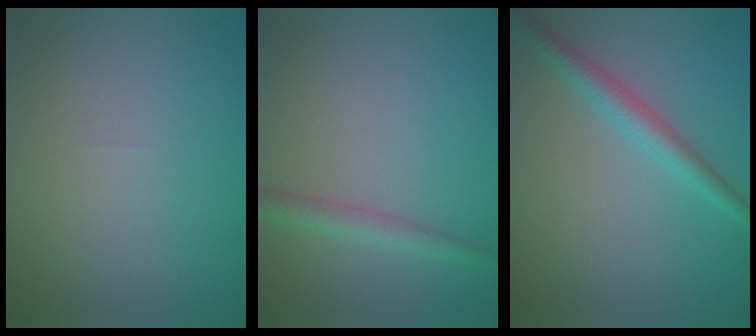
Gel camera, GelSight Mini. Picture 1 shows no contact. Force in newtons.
{"total": 2.0, "press": 2.0, "slide": 0.1}
{"total": 2.8, "press": 2.8, "slide": 0.1}